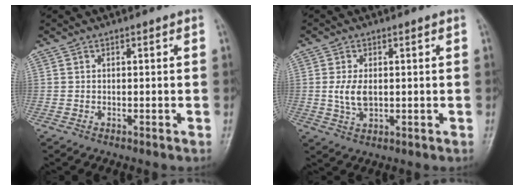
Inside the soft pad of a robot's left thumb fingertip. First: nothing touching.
{"total": 4.6, "force": [0.4, 2.6, 3.8], "torque": [-0.077, -0.007, 0.011]}